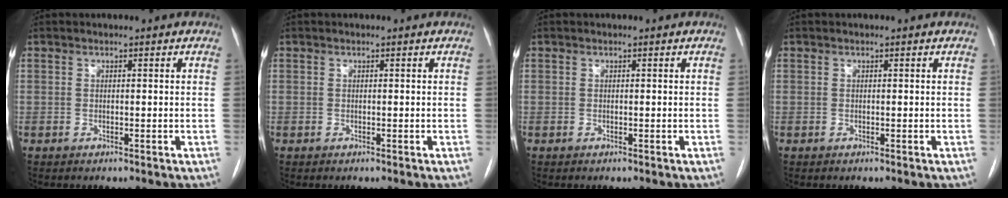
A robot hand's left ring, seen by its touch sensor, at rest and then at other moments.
{"total": 0.0}
{"total": 0.0}
{"total": 0.0}